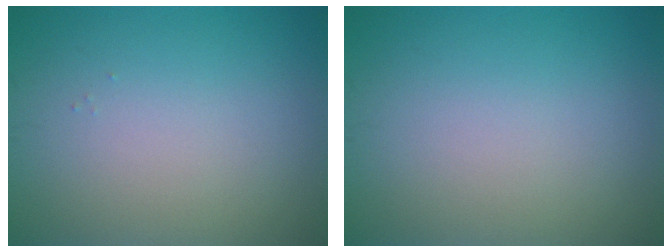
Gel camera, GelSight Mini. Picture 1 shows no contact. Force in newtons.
{"total": 0.0}